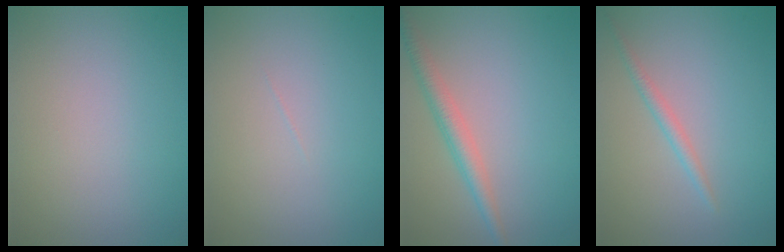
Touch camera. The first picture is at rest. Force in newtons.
{"total": 0.0}
{"total": 2.8, "press": 2.8, "slide": 0.1}
{"total": 1.4, "press": 1.4, "slide": 0.1}